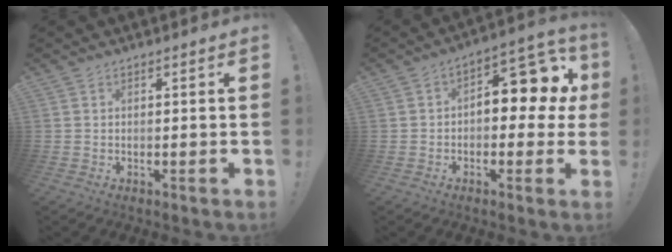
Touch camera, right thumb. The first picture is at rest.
{"total": 12.0, "force": [1.9, 6.9, 9.7], "torque": [-0.114, -0.008, 0.030]}